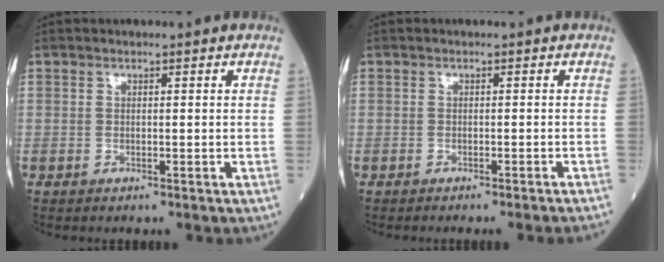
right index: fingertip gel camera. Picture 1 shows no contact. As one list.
[{"total": 4.4, "force": [-3.9, -1.1, 1.8], "torque": [-0.010, -0.004, -0.047]}]